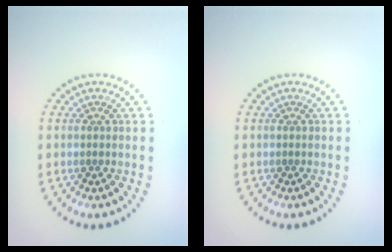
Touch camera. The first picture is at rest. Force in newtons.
{"total": 0.0}